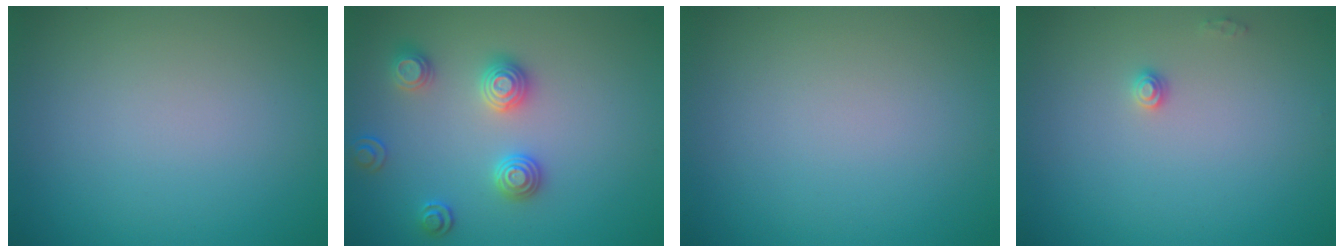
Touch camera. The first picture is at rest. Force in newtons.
{"total": 3.0, "press": 2.9, "slide": 0.6}
{"total": 0.0}
{"total": 0.9, "press": 0.9, "slide": 0.1}